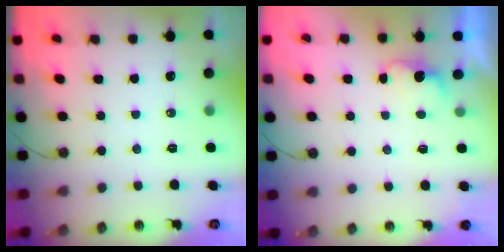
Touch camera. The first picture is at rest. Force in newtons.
{"total": 1.4, "press": 1.2, "slide": 0.7}